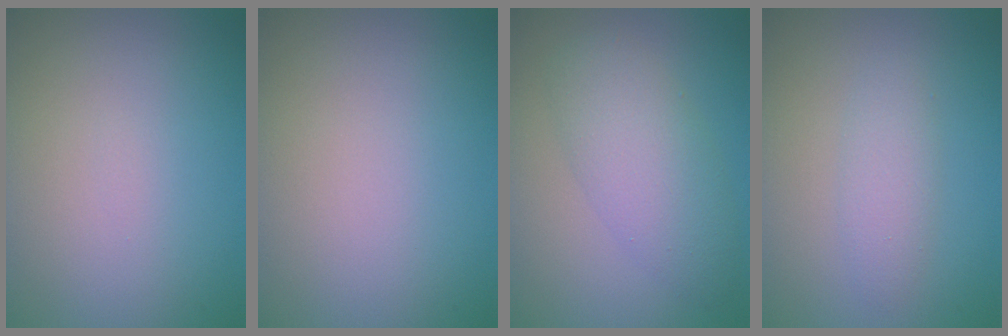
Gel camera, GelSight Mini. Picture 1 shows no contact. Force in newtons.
{"total": 0.0}
{"total": 4.9, "press": 4.9, "slide": 0.0}
{"total": 1.9, "press": 1.9, "slide": 0.1}